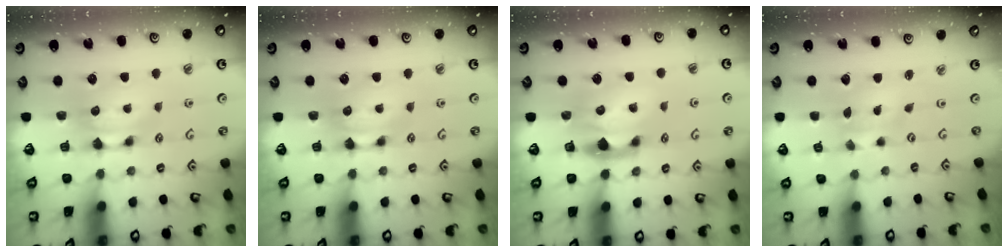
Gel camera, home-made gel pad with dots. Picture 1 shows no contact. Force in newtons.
{"total": 0.0}
{"total": 3.0, "press": 2.6, "slide": 1.4}
{"total": 2.8, "press": 2.6, "slide": 1.0}